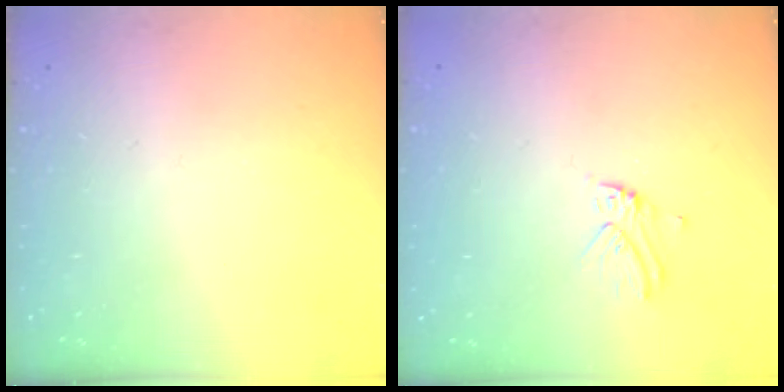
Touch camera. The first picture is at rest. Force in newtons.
{"total": 3.0, "press": 3.0, "slide": 0.3}